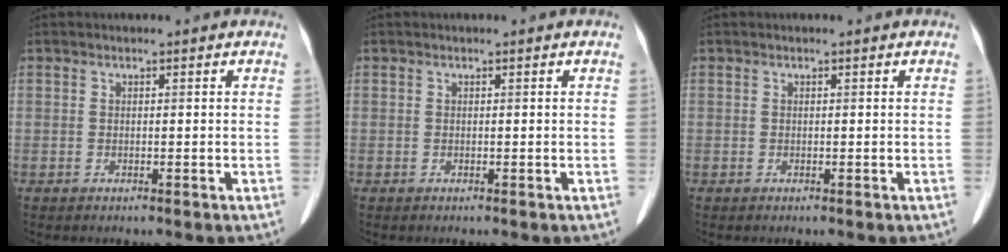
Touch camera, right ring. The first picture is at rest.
{"total": 0.0}
{"total": 0.0}